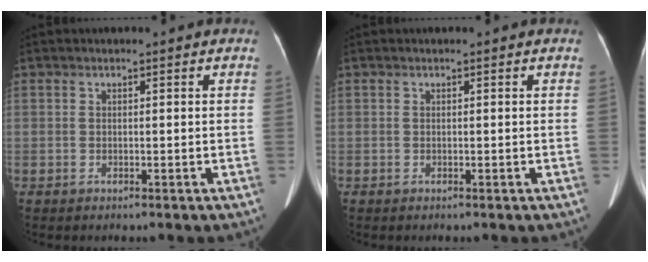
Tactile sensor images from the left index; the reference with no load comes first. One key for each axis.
{"total": 0.0}